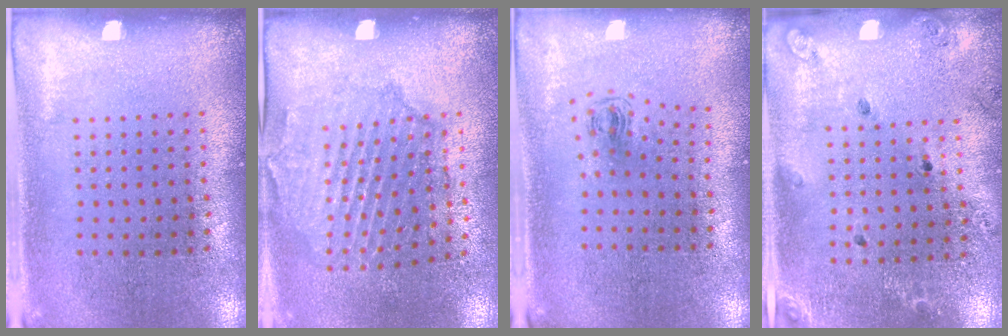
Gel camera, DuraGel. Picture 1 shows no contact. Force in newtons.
{"total": 1.5, "press": 1.5, "slide": 0.4}
{"total": 0.7, "press": 0.4, "slide": 0.6}
{"total": 1.2, "press": 1.1, "slide": 0.5}